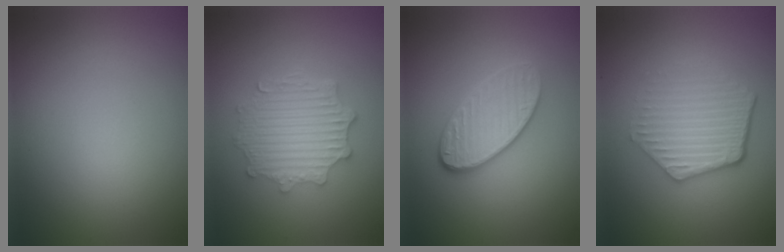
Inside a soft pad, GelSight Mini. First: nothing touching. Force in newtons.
{"total": 4.6, "press": 3.8, "slide": 2.7}
{"total": 4.1, "press": 3.3, "slide": 2.4}
{"total": 4.5, "press": 3.3, "slide": 3.1}